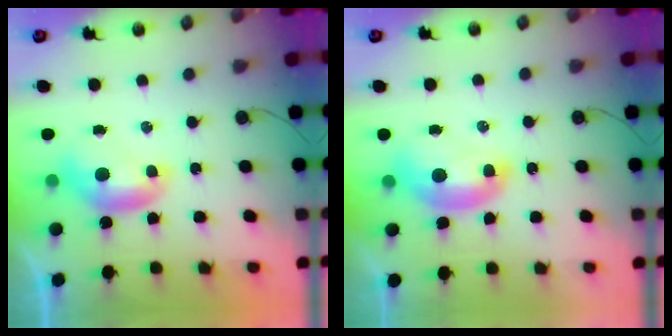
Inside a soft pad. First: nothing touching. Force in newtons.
{"total": 2.6, "press": 2.5, "slide": 0.6}